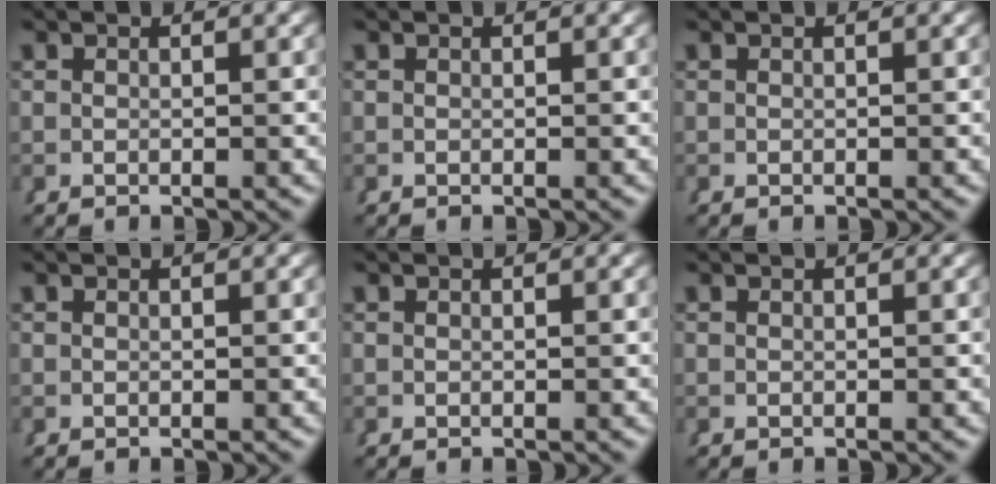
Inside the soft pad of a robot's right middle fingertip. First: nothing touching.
{"total": 0.0}
{"total": 0.0}
{"total": 0.0}
{"total": 0.0}
{"total": 0.0}